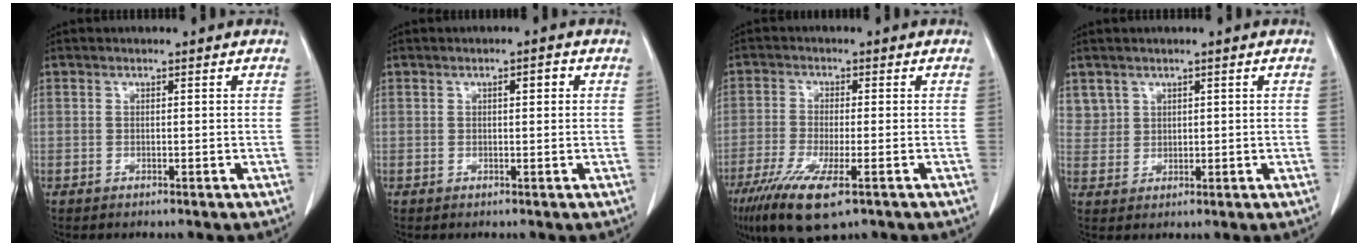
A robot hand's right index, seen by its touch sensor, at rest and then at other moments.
{"total": 1.6, "force": [0.4, 0.4, 1.5], "torque": [-0.024, 0.004, 0.007]}
{"total": 10.3, "force": [-6.0, 2.0, 8.2], "torque": [-0.153, -0.029, -0.100]}
{"total": 3.2, "force": [1.9, 2.6, -0.2], "torque": [0.016, 0.006, 0.037]}